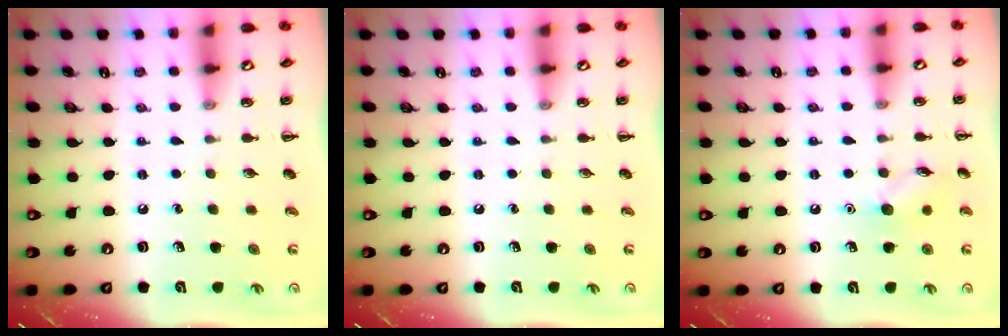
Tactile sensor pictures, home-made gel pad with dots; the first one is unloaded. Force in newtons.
{"total": 0.0}
{"total": 6.9, "press": 6.8, "slide": 1.3}